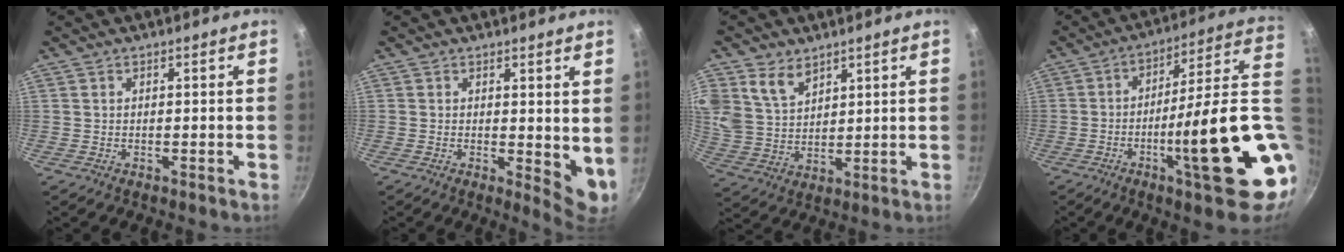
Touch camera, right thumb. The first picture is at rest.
{"total": 5.8, "force": [1.3, 2.5, 5.1], "torque": [-0.065, -0.019, 0.018]}
{"total": 9.0, "force": [5.3, 6.1, 4.1], "torque": [-0.066, -0.025, 0.113]}
{"total": 24.0, "force": [-3.9, 4.9, 23.2], "torque": [-0.308, 0.016, -0.057]}